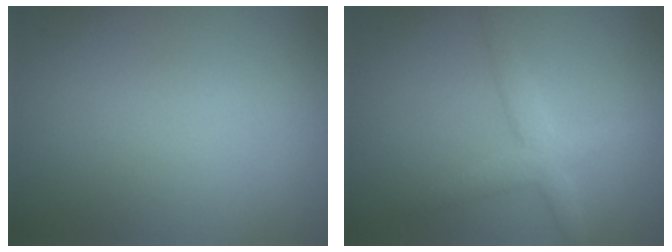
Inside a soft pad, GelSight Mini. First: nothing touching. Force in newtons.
{"total": 3.0, "press": 3.0, "slide": 0.2}